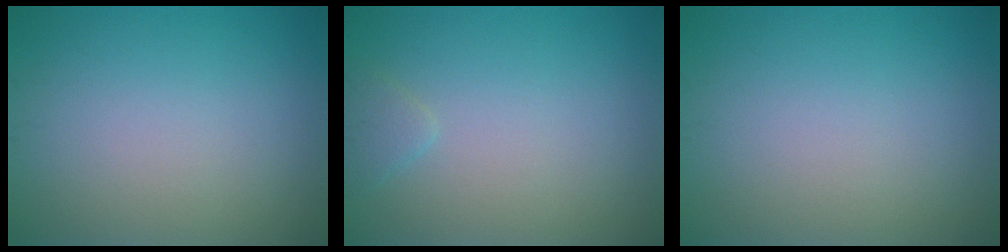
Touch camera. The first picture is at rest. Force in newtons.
{"total": 1.0, "press": 1.0, "slide": 0.1}
{"total": 0.0}